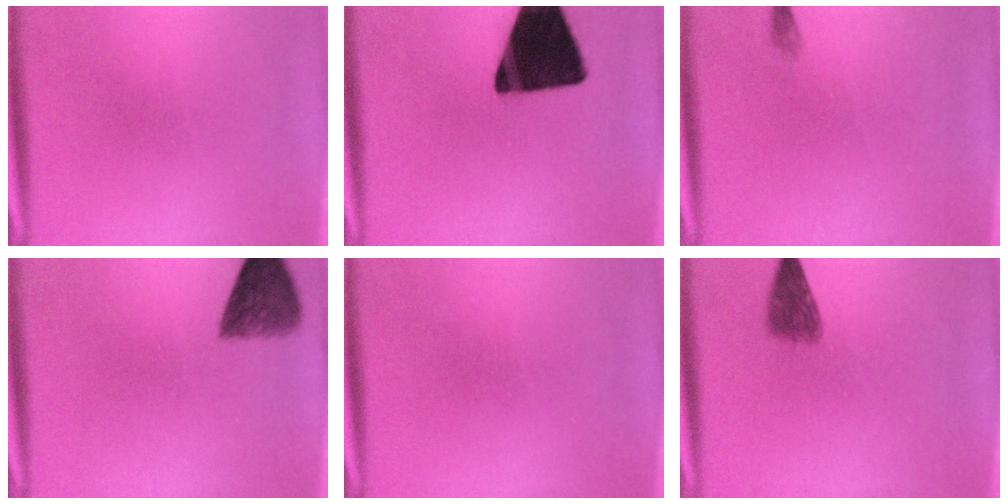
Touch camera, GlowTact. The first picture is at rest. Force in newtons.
{"total": 18.2}
{"total": 0.7}
{"total": 6.5}
{"total": 0.0}
{"total": 3.5}